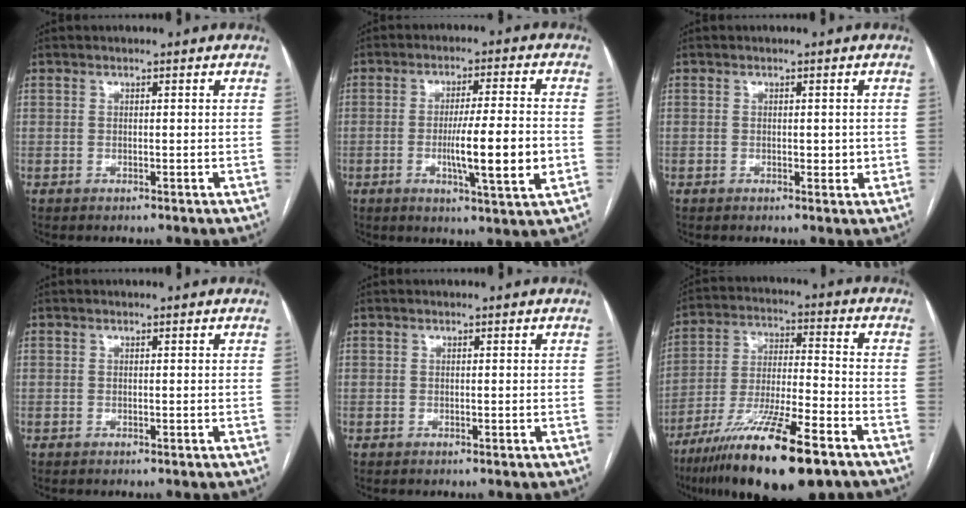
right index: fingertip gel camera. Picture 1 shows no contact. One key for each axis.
{"total": 10.8, "fx": -2.1, "fy": 0.2, "fz": 10.6, "tx": -0.166, "ty": -0.009, "tz": -0.035}
{"total": 1.8, "fx": 0.0, "fy": 1.1, "fz": 1.5, "tx": -0.012, "ty": 0.001, "tz": 0.003}
{"total": 0.0}
{"total": 0.0}
{"total": 20.1, "fx": -13.0, "fy": 2.9, "fz": 15.1, "tx": -0.257, "ty": -0.037, "tz": -0.227}